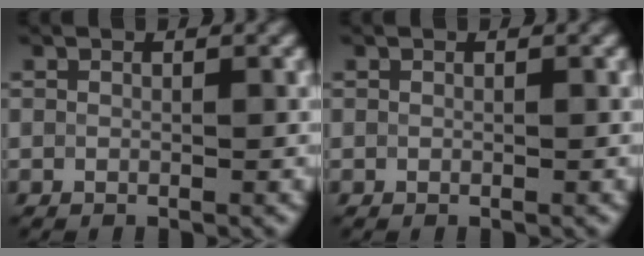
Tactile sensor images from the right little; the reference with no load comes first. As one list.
[{"total": 0.0}]